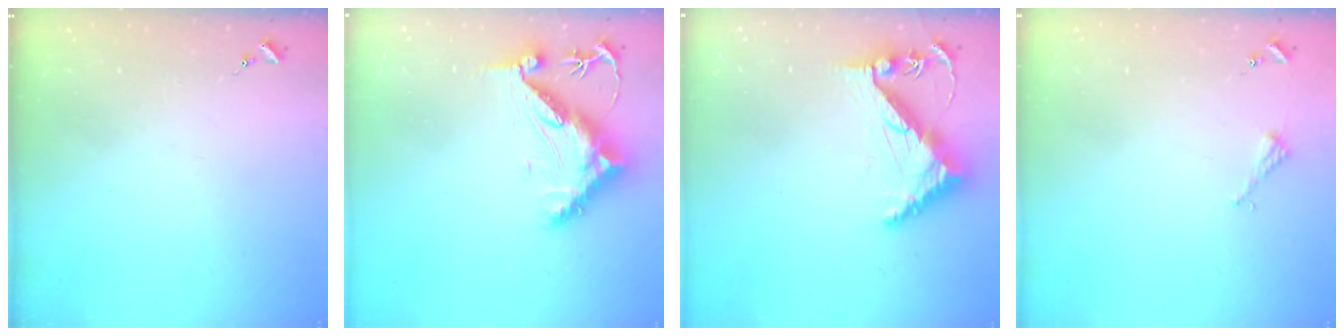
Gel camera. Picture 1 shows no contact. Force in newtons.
{"total": 14.3, "press": 14.3, "slide": 0.8}
{"total": 8.7, "press": 8.6, "slide": 0.9}
{"total": 2.2, "press": 2.2, "slide": 0.2}